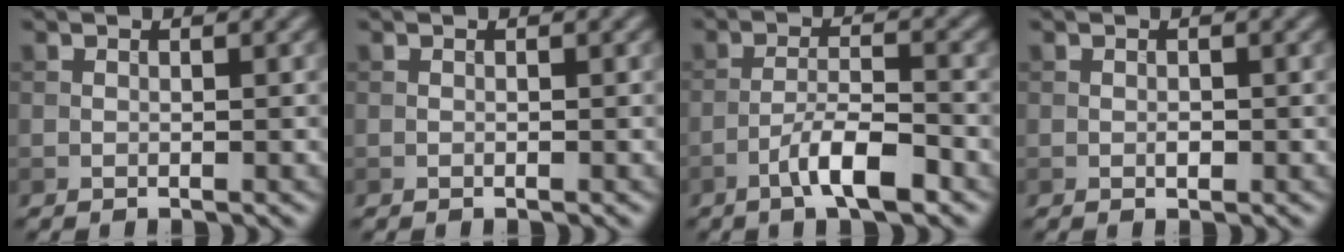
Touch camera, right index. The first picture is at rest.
{"total": 0.0}
{"total": 5.0, "force": [-3.0, 1.1, 3.8], "torque": [-0.069, 0.009, -0.056]}
{"total": 0.6, "force": [-0.1, 0.4, 0.5], "torque": [-0.007, 0.000, -0.002]}